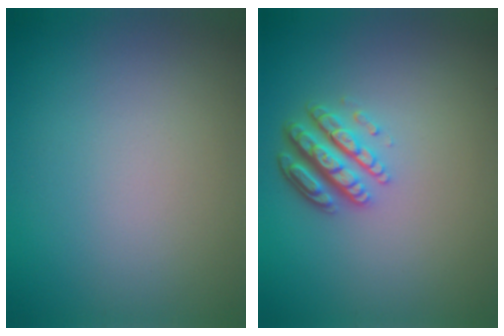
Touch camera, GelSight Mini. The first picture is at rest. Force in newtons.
{"total": 4.4, "press": 3.2, "slide": 3.1}